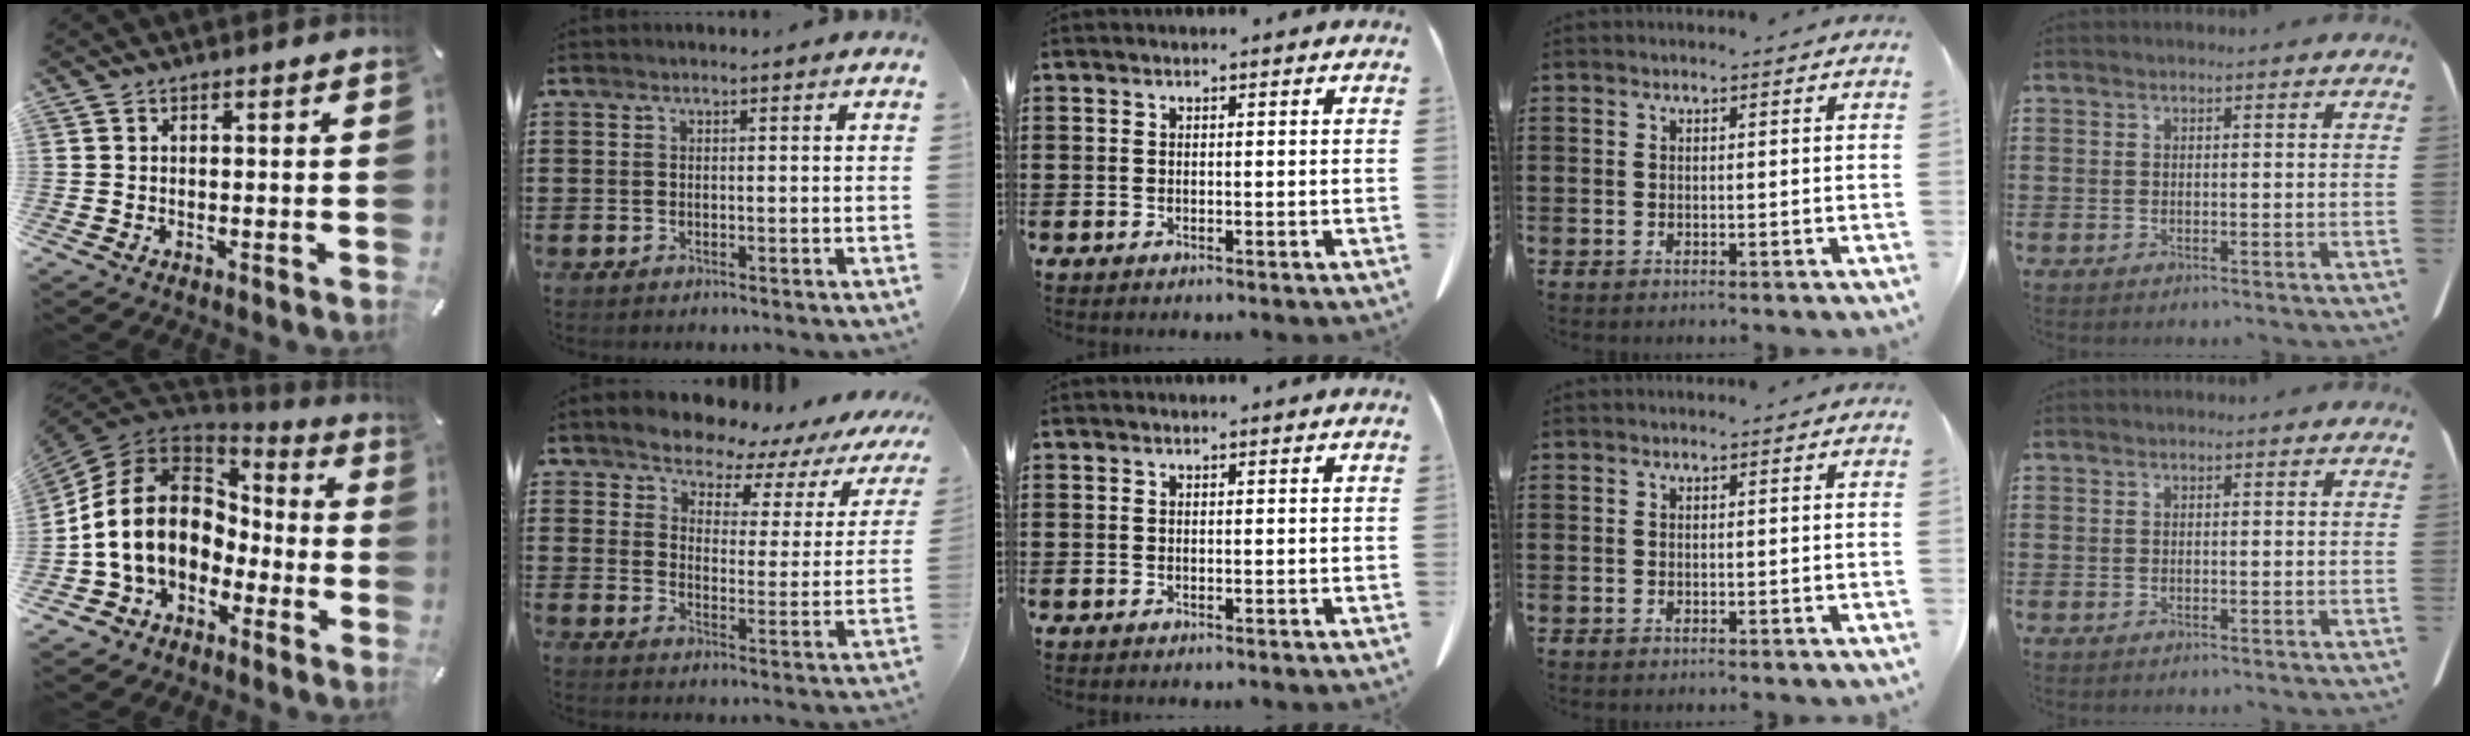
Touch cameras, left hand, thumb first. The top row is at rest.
{"thumb": {"total": 16.7, "force": [-0.8, 13.0, 10.4], "torque": [-0.237, 0.010, -0.016]}, "index": {"total": 4.8, "force": [4.6, 0.9, 1.0], "torque": [-0.043, -0.043, 0.070]}}